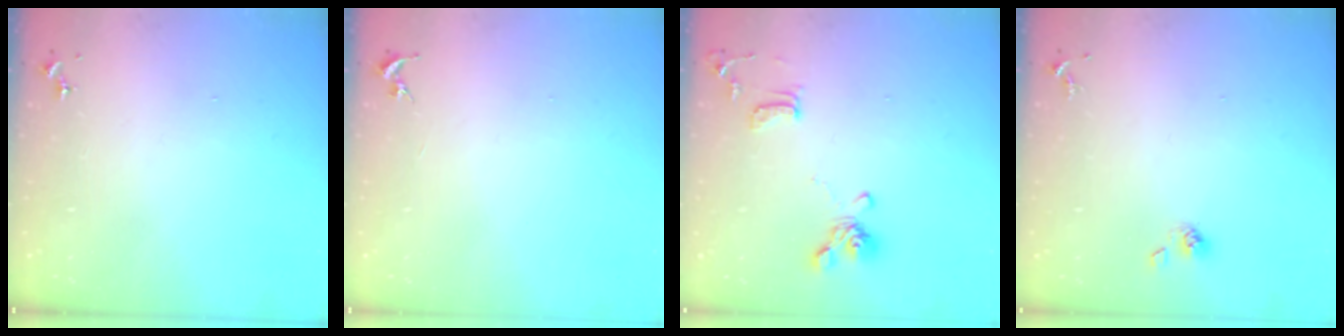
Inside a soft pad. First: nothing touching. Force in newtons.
{"total": 0.0}
{"total": 12.3, "press": 12.2, "slide": 1.8}
{"total": 4.6, "press": 4.1, "slide": 2.2}